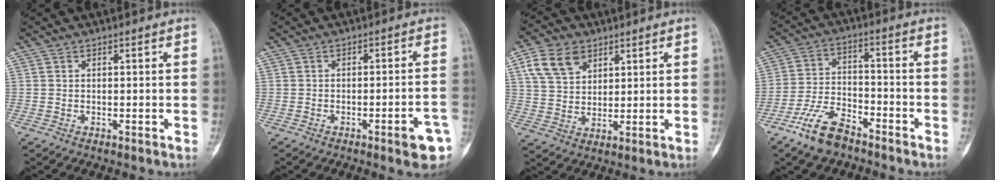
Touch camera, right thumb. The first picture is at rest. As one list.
[{"total": 6.9, "force": [-3.3, 1.3, 5.9], "torque": [-0.068, 0.020, -0.036]}, {"total": 9.2, "force": [4.6, 6.3, 5.0], "torque": [-0.076, -0.011, 0.091]}, {"total": 9.8, "force": [-7.0, 4.4, 5.2], "torque": [-0.101, 0.039, -0.136]}]